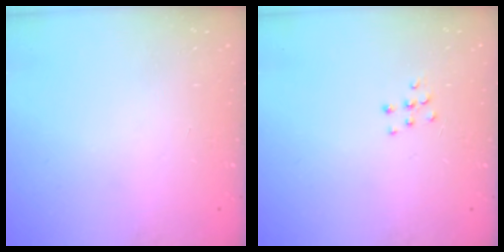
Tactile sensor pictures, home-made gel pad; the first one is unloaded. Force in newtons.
{"total": 5.3, "press": 5.3, "slide": 0.5}